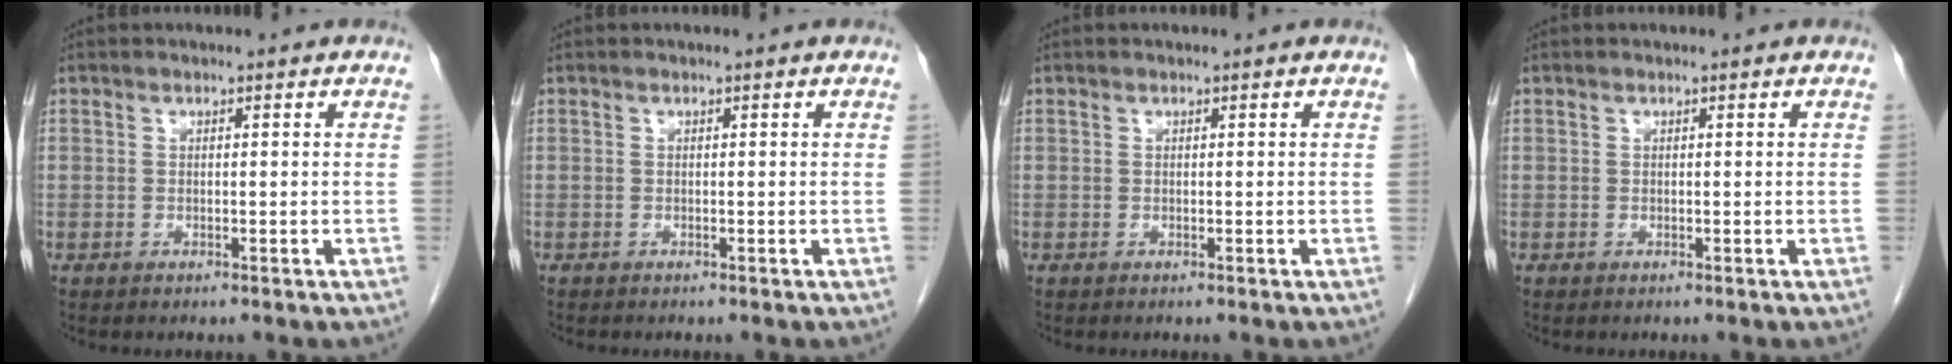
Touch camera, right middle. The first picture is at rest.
{"total": 0.0}
{"total": 0.0}
{"total": 0.0}